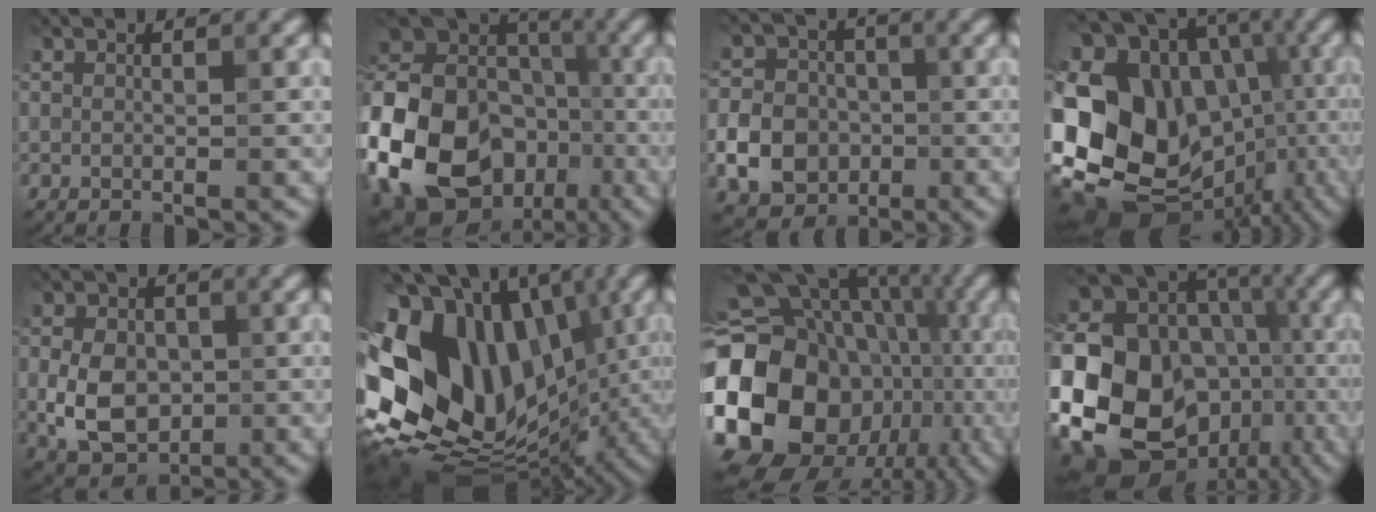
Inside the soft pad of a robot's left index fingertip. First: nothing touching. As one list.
[{"total": 21.8, "force": [-8.2, 16.9, 11.0], "torque": [-0.235, -0.035, -0.149]}, {"total": 6.1, "force": [-1.8, 5.1, 2.8], "torque": [-0.042, 0.003, -0.044]}, {"total": 20.8, "force": [-3.2, 17.2, 11.2], "torque": [-0.197, 0.006, -0.059]}, {"total": 6.3, "force": [-0.7, 4.7, 4.2], "torque": [-0.082, -0.006, -0.018]}, {"total": 18.4, "force": [0.5, 13.4, 12.6], "torque": [-0.233, -0.002, 0.031]}, {"total": 21.2, "force": [-3.2, 17.9, 10.9], "torque": [-0.204, -0.005, -0.076]}, {"total": 22.6, "force": [-4.6, 19.1, 11.1], "torque": [-0.227, -0.002, -0.094]}]